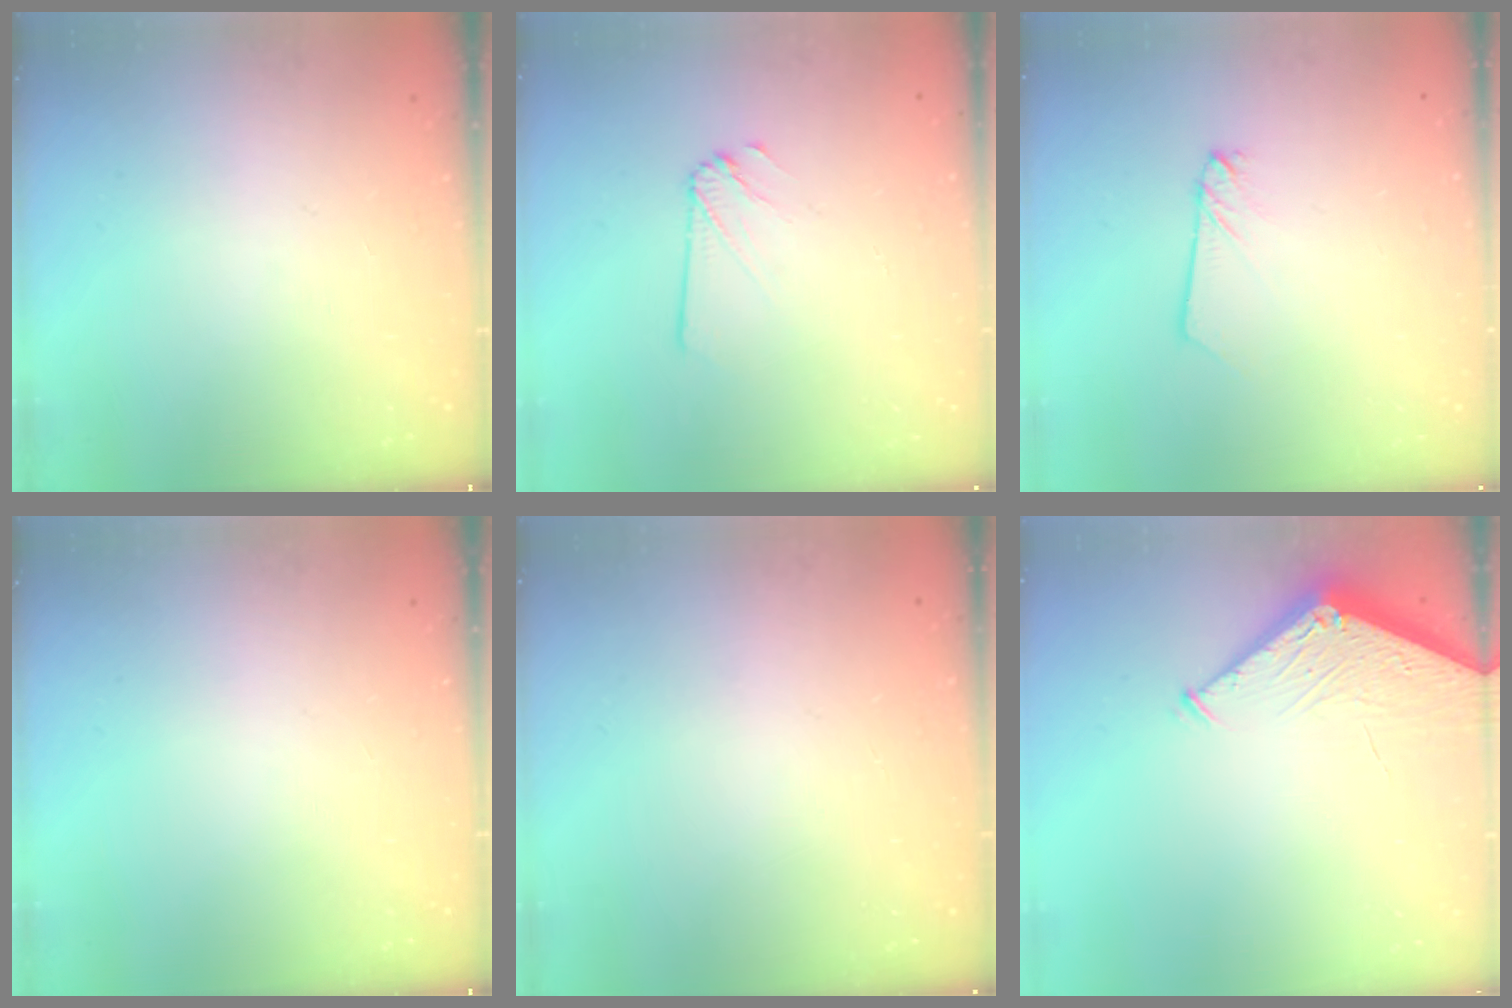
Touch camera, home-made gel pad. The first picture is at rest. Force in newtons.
{"total": 2.2, "press": 2.2, "slide": 0.1}
{"total": 2.2, "press": 2.2, "slide": 0.1}
{"total": 0.0}
{"total": 0.0}
{"total": 4.2, "press": 4.2, "slide": 0.5}